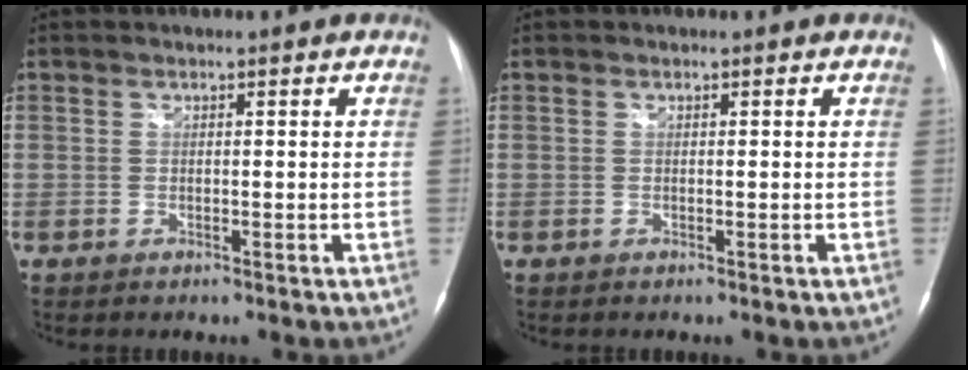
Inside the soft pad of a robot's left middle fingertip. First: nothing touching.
{"total": 0.0}